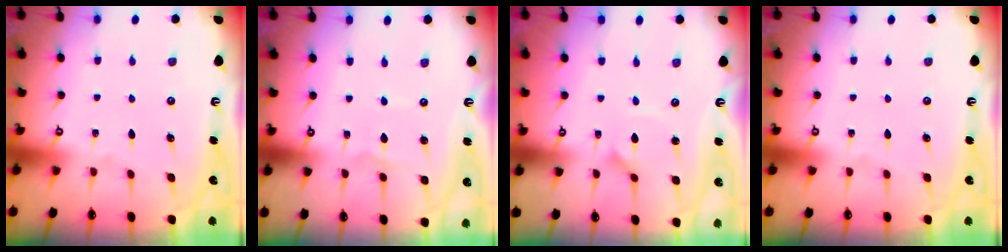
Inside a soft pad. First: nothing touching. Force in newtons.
{"total": 1.3, "press": 1.3, "slide": 0.1}
{"total": 0.9, "press": 0.9, "slide": 0.0}
{"total": 0.0}